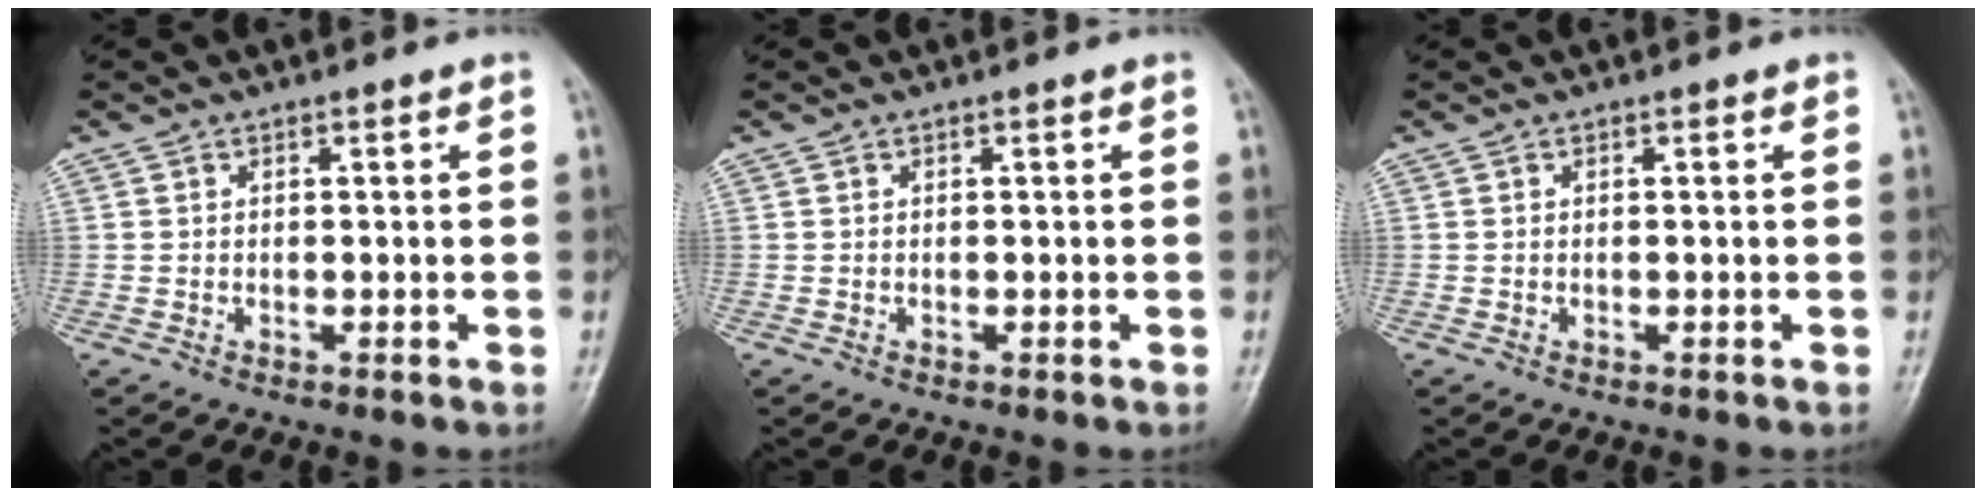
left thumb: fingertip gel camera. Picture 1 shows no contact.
{"total": 0.0}
{"total": 0.0}